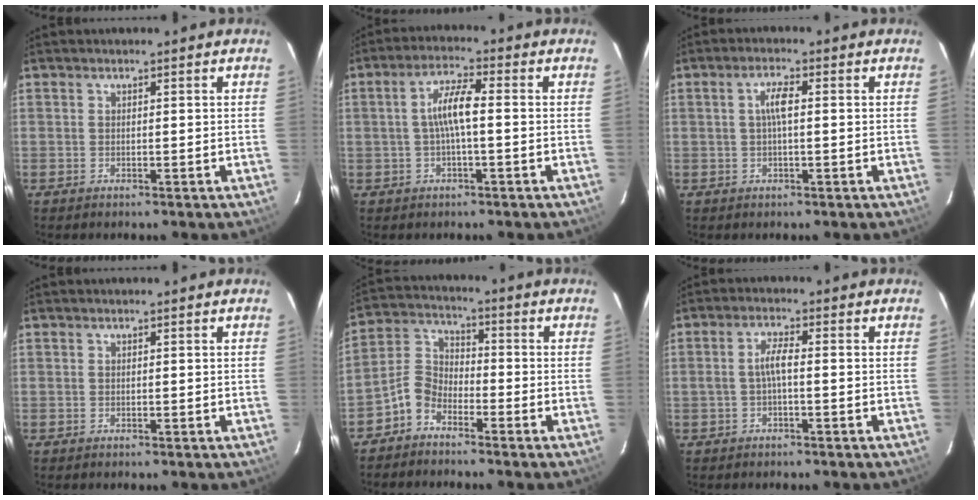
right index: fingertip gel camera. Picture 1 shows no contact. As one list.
[{"total": 5.8, "force": [-0.3, 1.0, 5.7], "torque": [-0.111, 0.010, -0.004]}, {"total": 3.1, "force": [0.2, 0.7, 3.0], "torque": [-0.060, 0.006, 0.005]}, {"total": 0.0}, {"total": 5.7, "force": [-4.1, 3.4, 2.3], "torque": [-0.050, 0.021, -0.094]}, {"total": 3.0, "force": [-0.6, 0.4, 2.9], "torque": [-0.058, 0.007, -0.010]}]